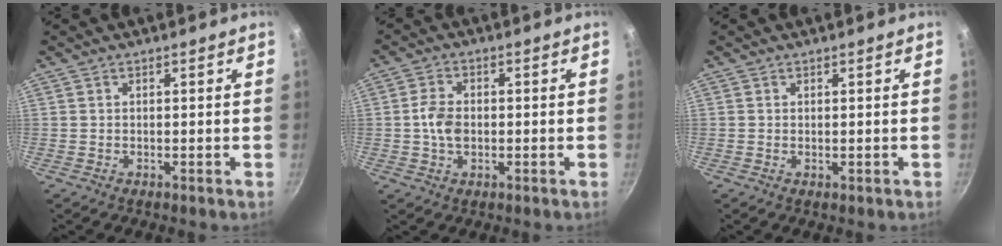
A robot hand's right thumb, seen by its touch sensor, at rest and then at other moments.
{"total": 5.3, "force": [-0.4, 3.6, 3.9], "torque": [-0.068, 0.010, -0.012]}
{"total": 0.0}